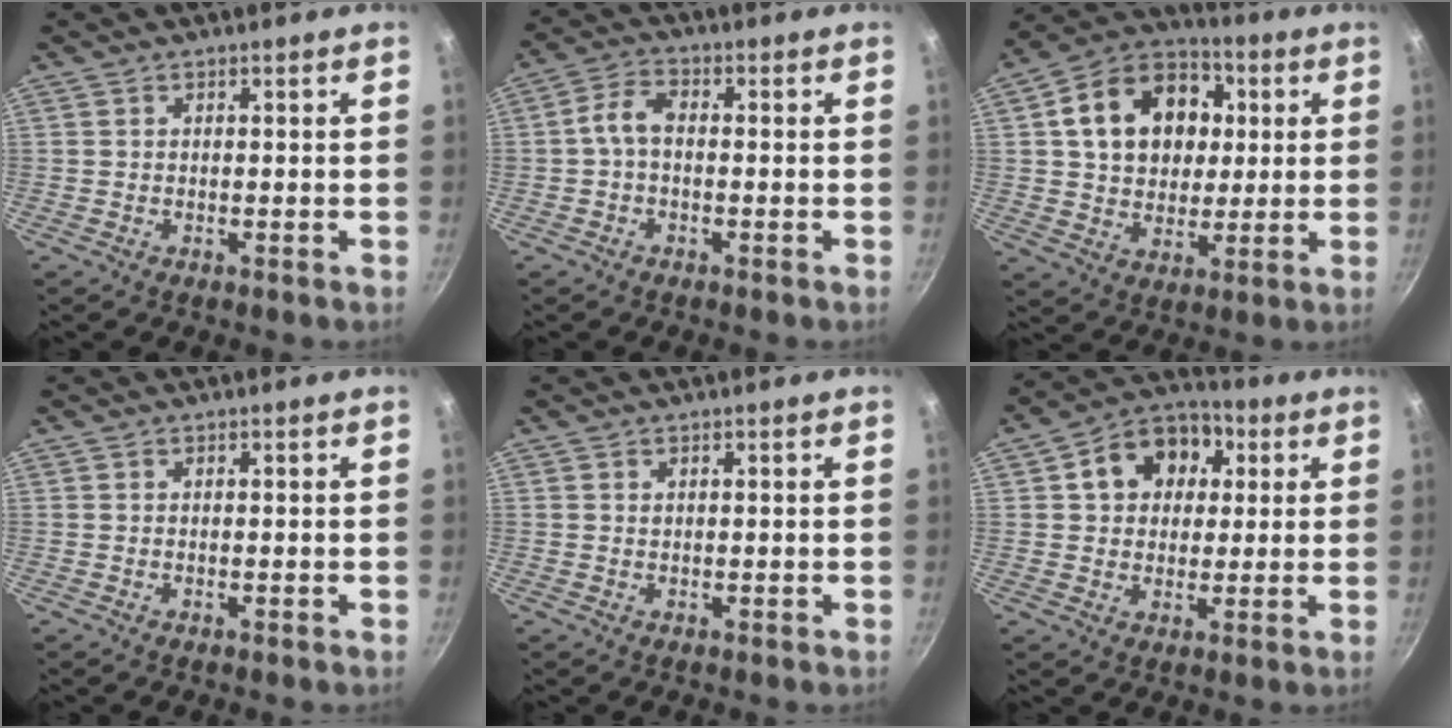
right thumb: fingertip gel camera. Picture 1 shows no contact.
{"total": 4.8, "force": [-0.5, 2.8, 3.9], "torque": [-0.076, 0.026, -0.017]}
{"total": 18.1, "force": [3.7, 13.9, 11.0], "torque": [-0.152, 0.021, 0.055]}
{"total": 0.0}
{"total": 0.0}
{"total": 12.3, "force": [3.4, 9.8, 6.7], "torque": [-0.073, 0.018, 0.038]}